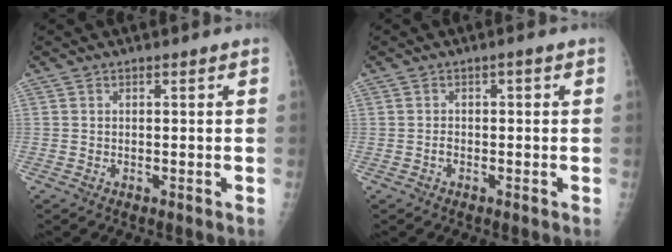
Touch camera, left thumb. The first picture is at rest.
{"total": 1.0, "force": [-0.5, 0.7, 0.6], "torque": [-0.003, 0.004, -0.011]}